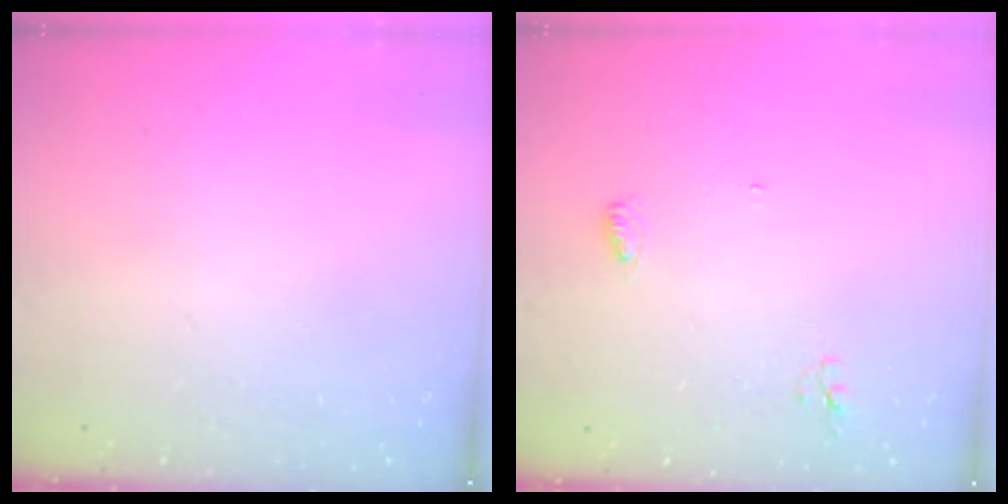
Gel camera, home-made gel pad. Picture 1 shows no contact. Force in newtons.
{"total": 4.6, "press": 4.4, "slide": 1.1}